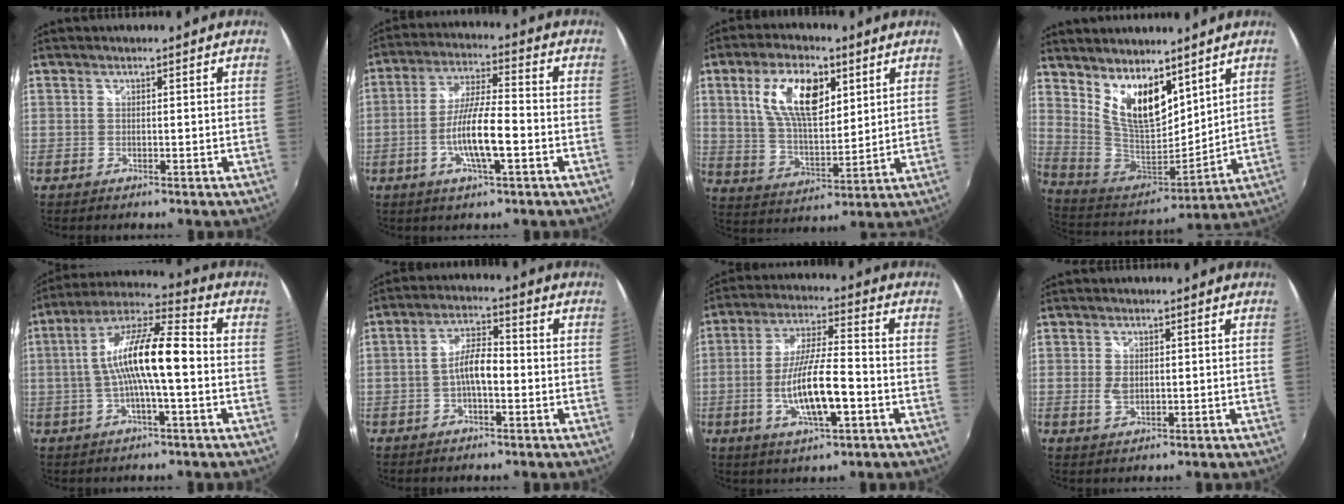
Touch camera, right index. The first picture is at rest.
{"total": 10.1, "force": [-3.3, 1.7, 9.5], "torque": [-0.182, -0.004, -0.060]}
{"total": 13.8, "force": [5.4, 6.5, 10.9], "torque": [-0.200, 0.013, 0.104]}
{"total": 14.5, "force": [8.1, 6.8, 9.9], "torque": [-0.179, -0.009, 0.166]}
{"total": 14.1, "force": [-1.2, 2.6, 13.8], "torque": [-0.255, 0.023, -0.026]}
{"total": 5.9, "force": [-1.6, 2.0, 5.3], "torque": [-0.100, 0.014, -0.028]}
{"total": 12.4, "force": [-3.8, 2.7, 11.5], "torque": [-0.221, -0.009, -0.066]}
{"total": 2.6, "force": [-0.2, 1.7, 2.0], "torque": [-0.036, -0.004, -0.002]}